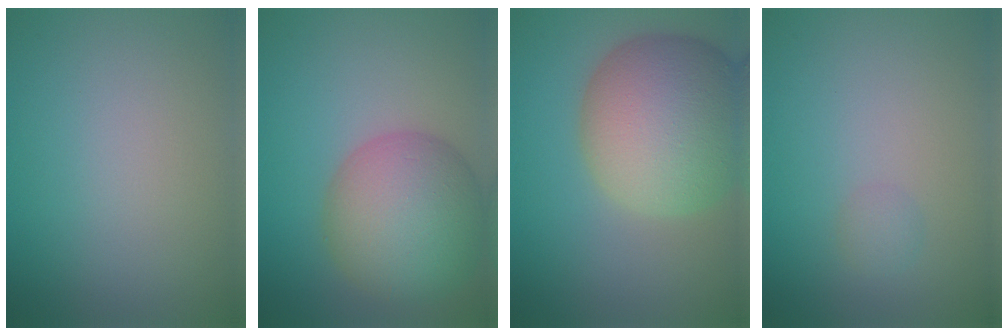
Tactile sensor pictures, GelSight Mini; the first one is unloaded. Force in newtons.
{"total": 9.3, "press": 9.3, "slide": 0.2}
{"total": 12.3, "press": 12.2, "slide": 1.1}
{"total": 1.0, "press": 1.0, "slide": 0.1}